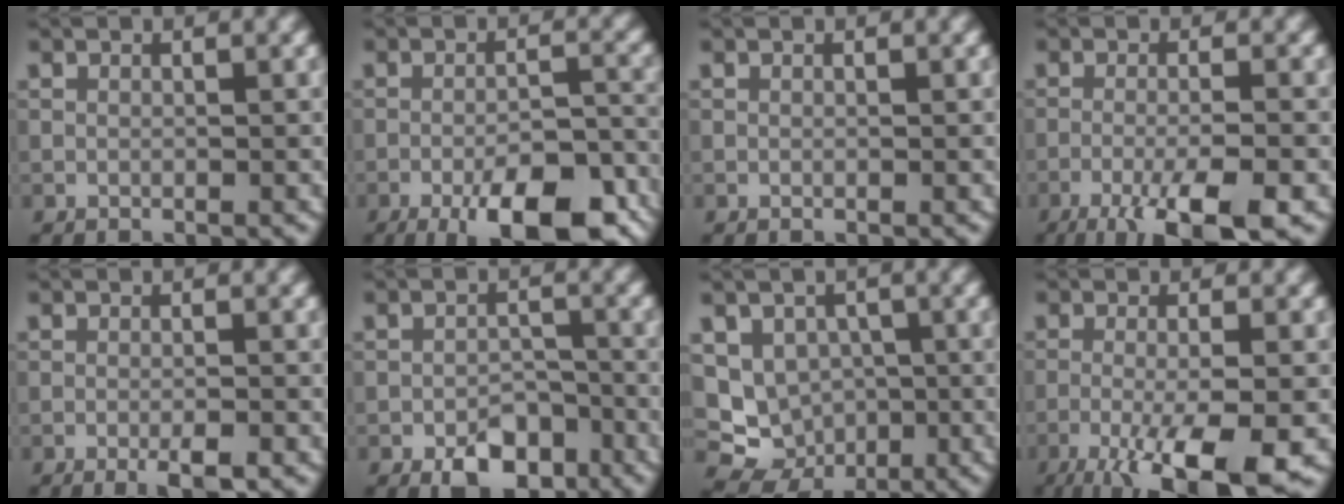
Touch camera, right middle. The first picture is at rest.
{"total": 11.0, "force": [-6.9, 3.5, 7.8], "torque": [-0.118, -0.011, -0.097]}
{"total": 0.0}
{"total": 7.5, "force": [-4.4, 1.6, 5.9], "torque": [-0.091, -0.005, -0.075]}
{"total": 2.3, "force": [-1.3, 0.3, 1.9], "torque": [-0.030, -0.002, -0.022]}
{"total": 4.6, "force": [-2.9, 2.5, 2.5], "torque": [-0.029, -0.003, -0.047]}
{"total": 5.2, "force": [-0.5, 4.7, 2.3], "torque": [-0.030, -0.018, -0.006]}
{"total": 9.8, "force": [-5.0, 2.5, 8.1], "torque": [-0.134, -0.014, -0.083]}